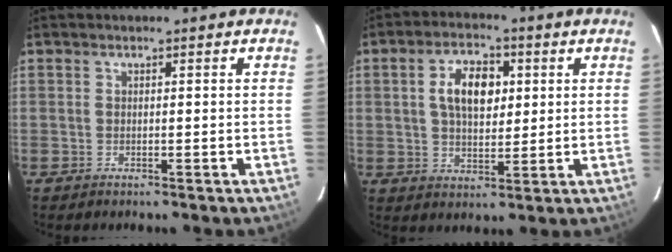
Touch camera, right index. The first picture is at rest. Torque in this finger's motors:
{"motor_torque": [0.74, 0.51, 0.55, 0.11]}